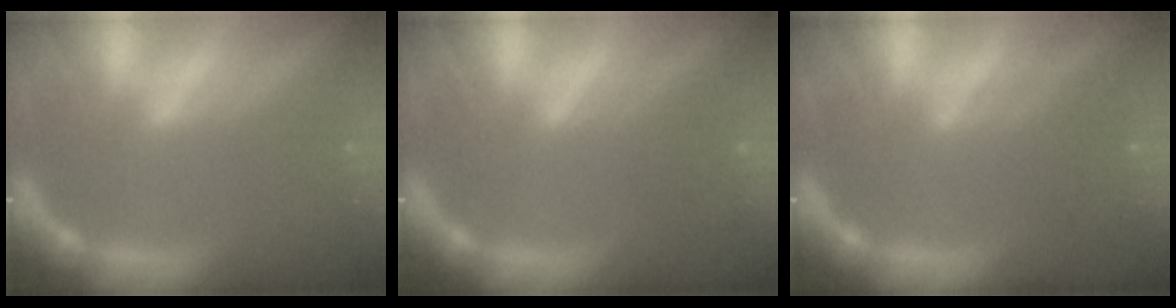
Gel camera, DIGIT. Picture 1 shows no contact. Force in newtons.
{"total": 1.5}
{"total": 2.5}